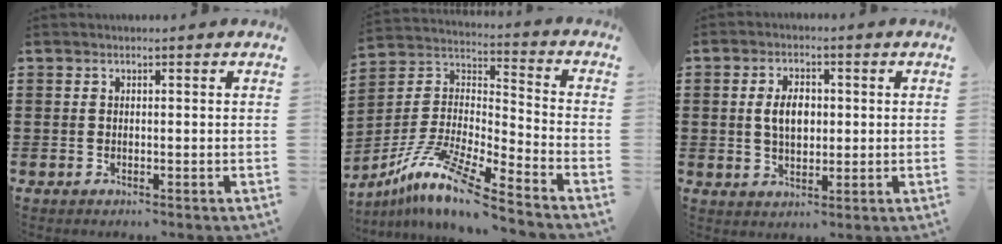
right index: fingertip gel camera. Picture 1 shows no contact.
{"total": 11.4, "force": [-8.8, 0.5, 7.2], "torque": [-0.152, -0.003, -0.180]}
{"total": 4.8, "force": [0.3, 2.8, 3.9], "torque": [-0.071, 0.001, -0.002]}